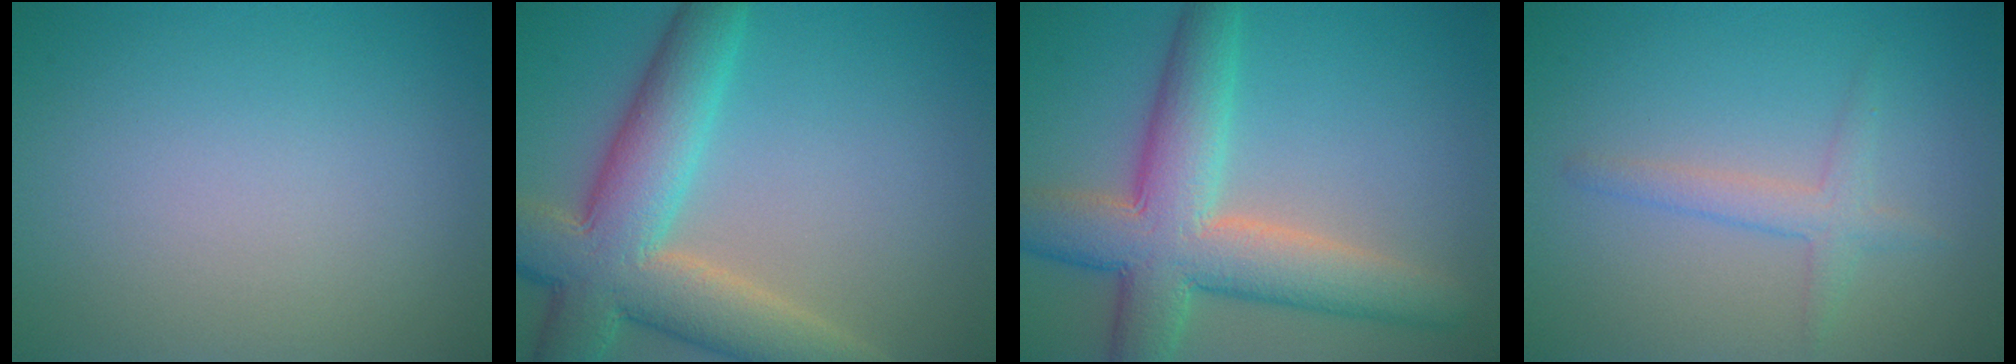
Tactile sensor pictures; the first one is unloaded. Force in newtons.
{"total": 9.4, "press": 9.4, "slide": 1.0}
{"total": 8.9, "press": 8.9, "slide": 0.5}
{"total": 2.0, "press": 2.0, "slide": 0.1}